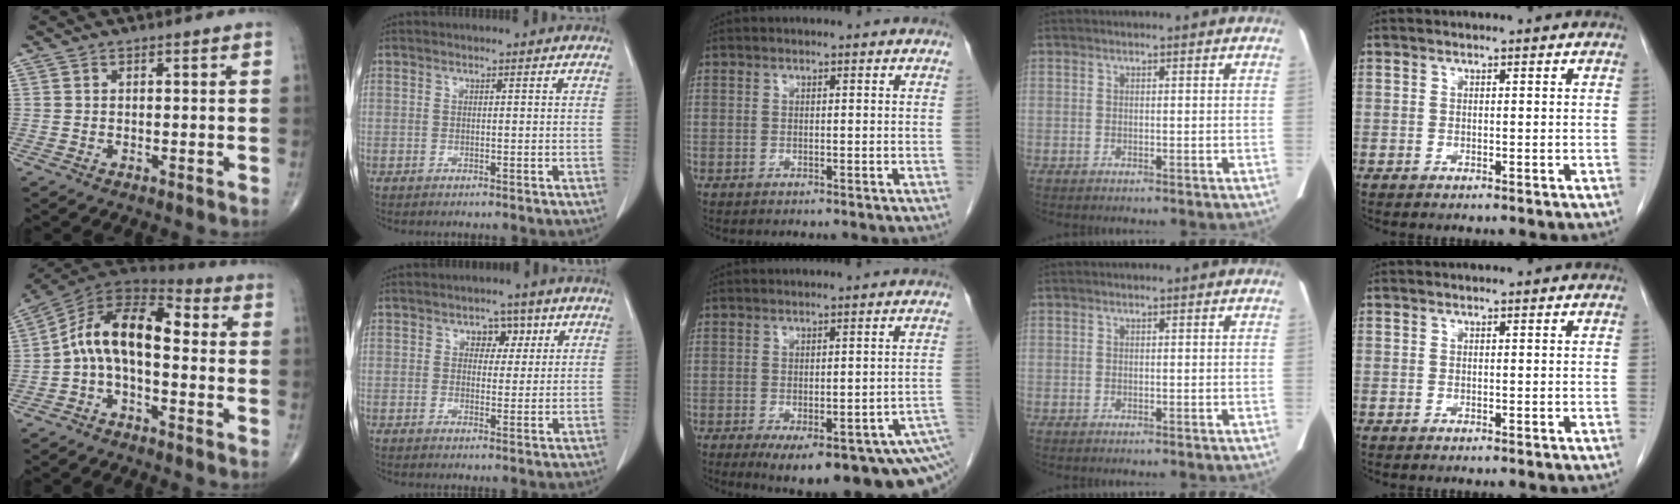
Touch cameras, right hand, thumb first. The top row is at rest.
{"thumb": {"total": 13.2, "force": [-0.6, 7.0, 11.2], "torque": [-0.177, 0.057, -0.025]}, "index": {"total": 3.7, "force": [1.5, 2.7, 2.1], "torque": [-0.020, 0.009, 0.020]}, "middle": {"total": 18.7, "force": [-11.3, 4.9, 14.2], "torque": [-0.123, -0.010, -0.131]}}